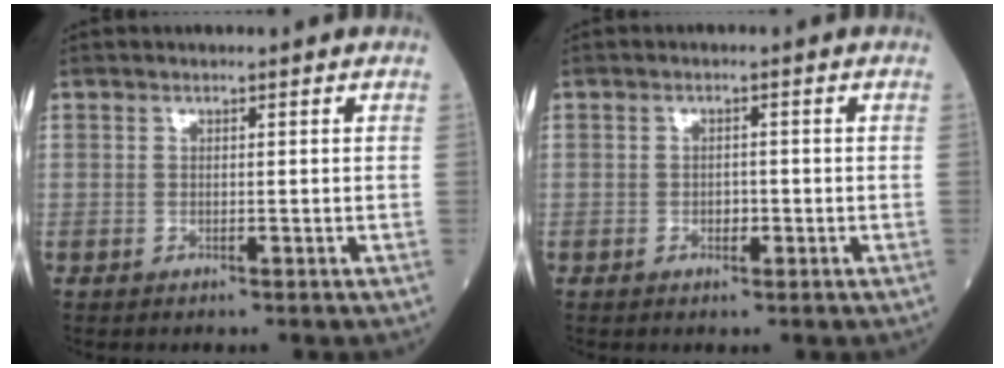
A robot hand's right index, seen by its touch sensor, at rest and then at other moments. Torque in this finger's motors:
{"motor_torque": [-0.03, -0.06, 0.00, 0.01]}